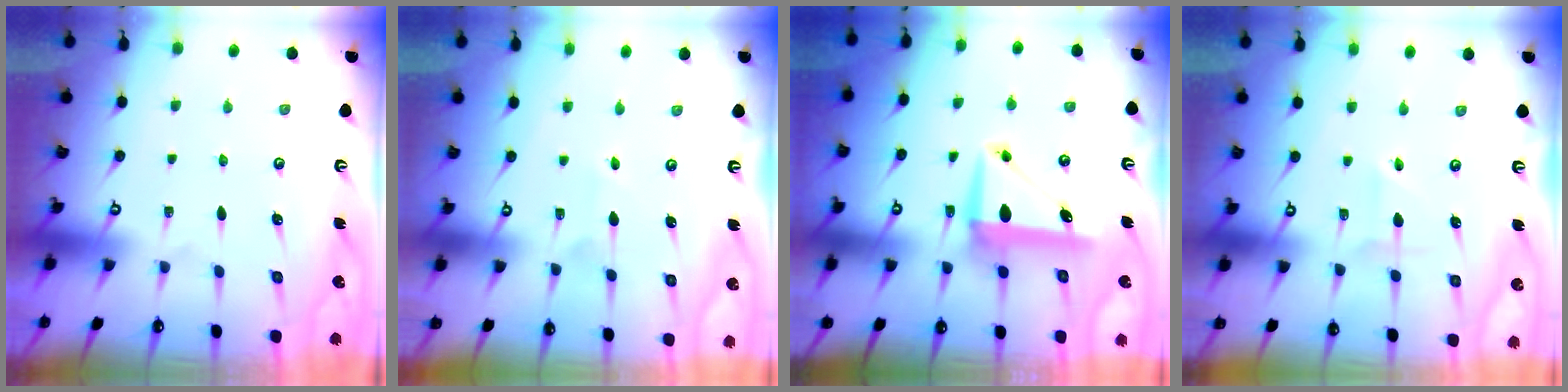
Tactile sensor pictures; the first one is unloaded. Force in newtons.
{"total": 2.1, "press": 2.1, "slide": 0.2}
{"total": 8.9, "press": 8.3, "slide": 3.1}
{"total": 1.5, "press": 1.5, "slide": 0.2}